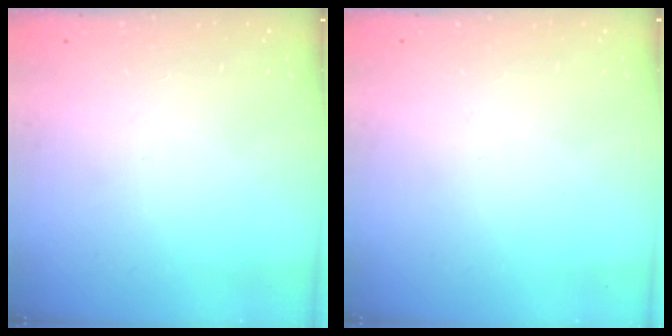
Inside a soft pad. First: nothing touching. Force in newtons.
{"total": 0.0}